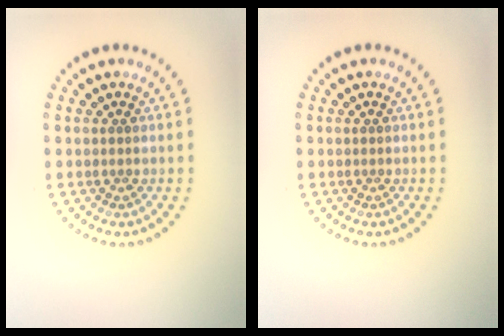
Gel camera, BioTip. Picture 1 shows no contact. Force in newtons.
{"total": 0.0}